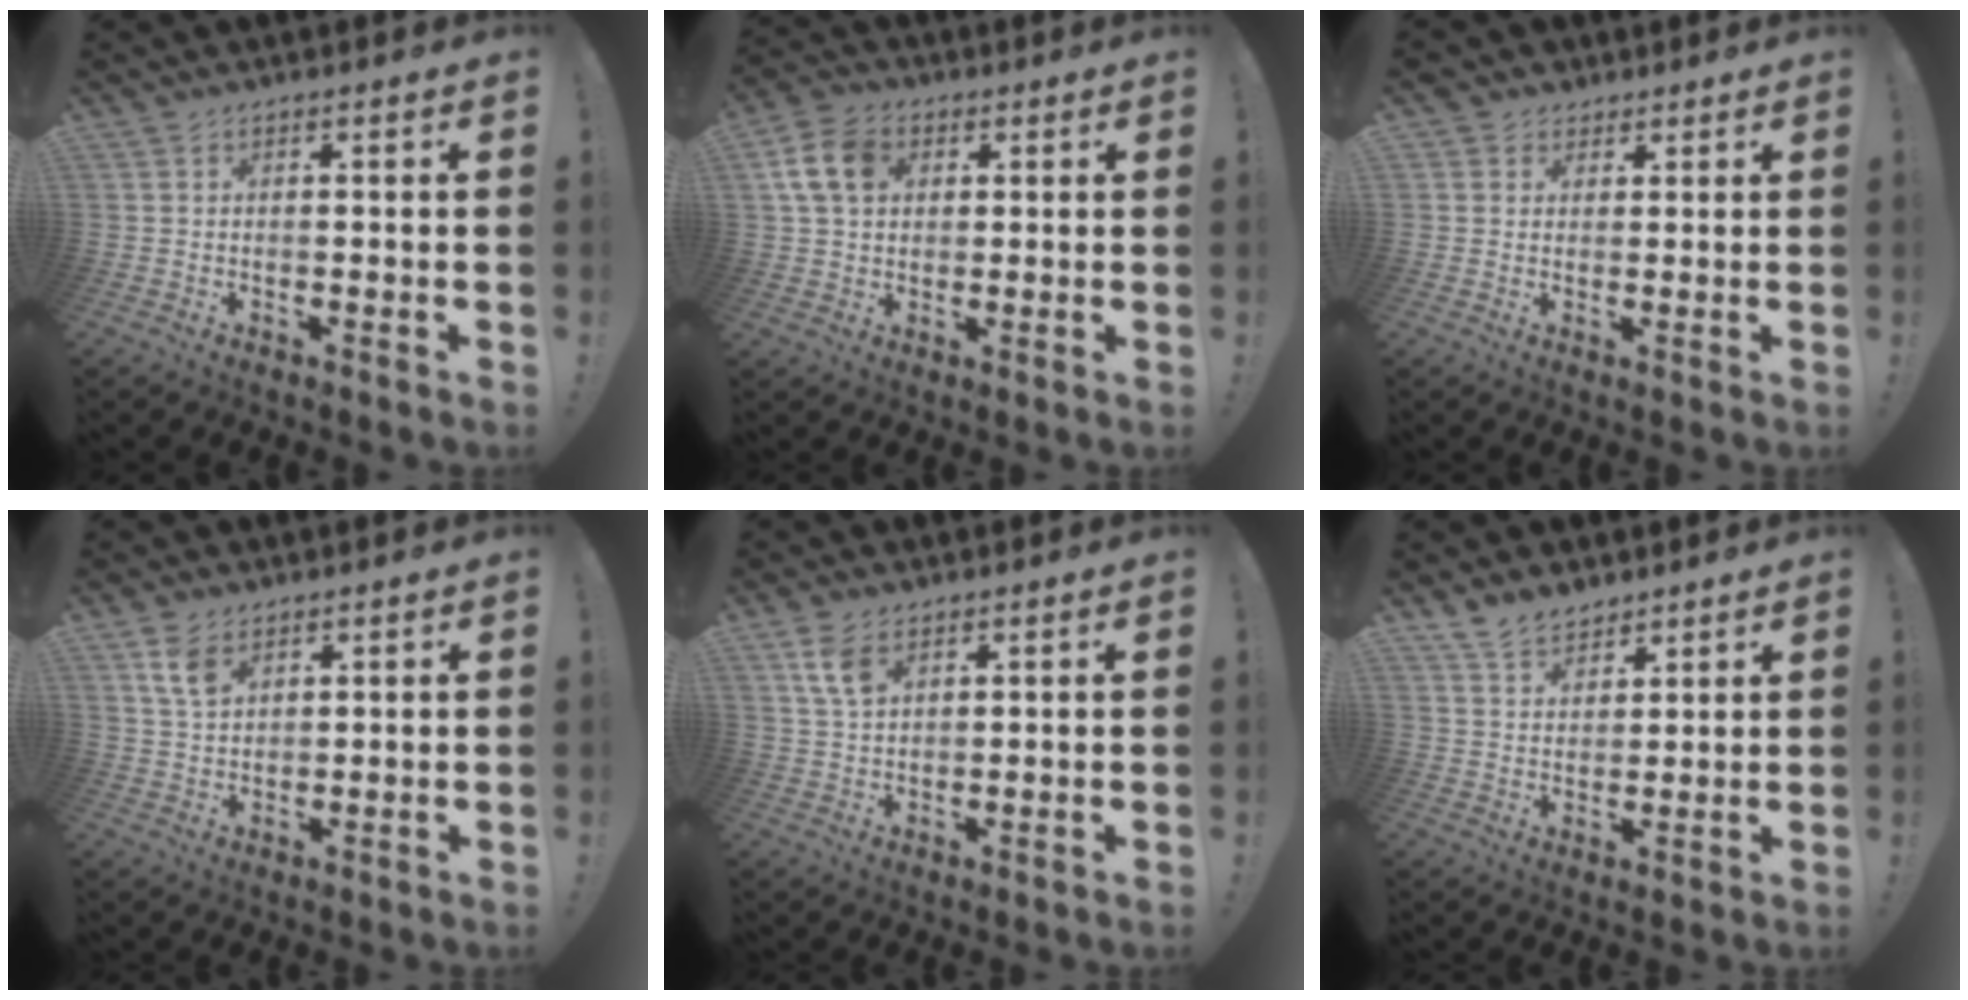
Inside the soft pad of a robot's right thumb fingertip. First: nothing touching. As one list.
[{"total": 10.7, "force": [3.3, 7.8, 6.5], "torque": [-0.117, 0.007, 0.069]}, {"total": 3.4, "force": [1.7, 2.9, 0.4], "torque": [-0.007, -0.003, 0.032]}, {"total": 6.5, "force": [3.7, 3.8, 3.8], "torque": [-0.057, -0.018, 0.069]}, {"total": 6.4, "force": [3.4, 3.5, 4.2], "torque": [-0.071, -0.013, 0.065]}, {"total": 7.6, "force": [6.3, 3.8, 2.0], "torque": [-0.043, -0.037, 0.123]}]